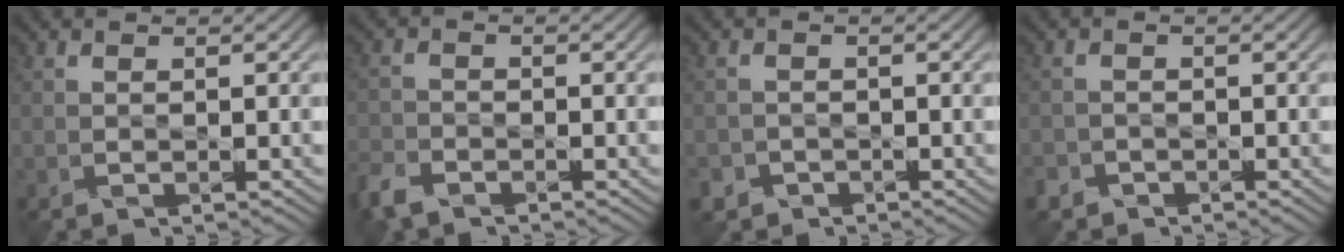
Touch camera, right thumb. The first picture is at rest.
{"total": 3.7, "force": [-3.0, 1.7, 1.5], "torque": [-0.038, -0.009, -0.071]}
{"total": 2.3, "force": [-1.6, 1.7, 0.3], "torque": [-0.007, -0.006, -0.034]}
{"total": 2.1, "force": [-1.5, 1.3, 0.3], "torque": [-0.006, -0.004, -0.038]}